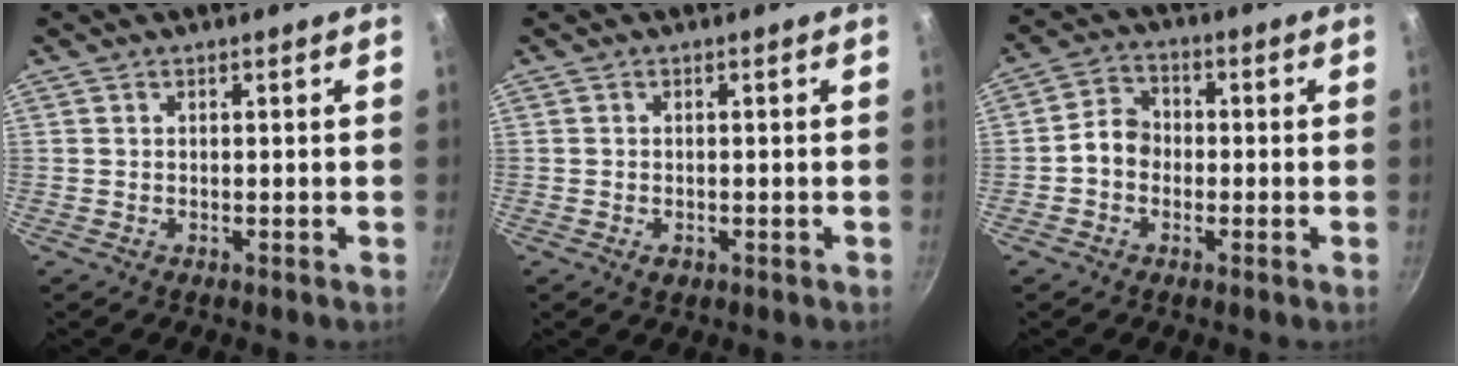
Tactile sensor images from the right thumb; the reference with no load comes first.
{"total": 1.5, "force": [-0.6, 1.1, 0.9], "torque": [-0.013, 0.000, -0.009]}
{"total": 5.6, "force": [-1.0, 4.6, 2.9], "torque": [-0.023, 0.022, -0.031]}